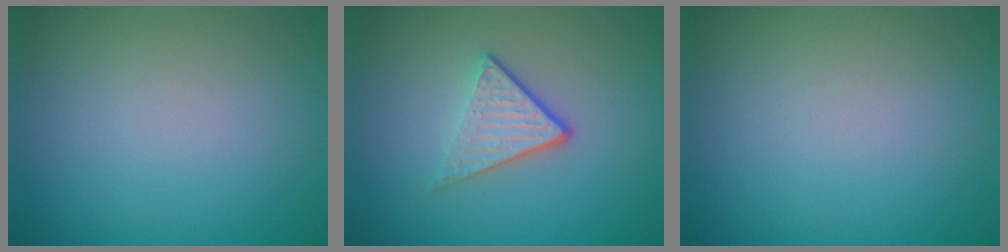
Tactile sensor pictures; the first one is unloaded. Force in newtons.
{"total": 3.6, "press": 2.6, "slide": 2.5}
{"total": 0.0}